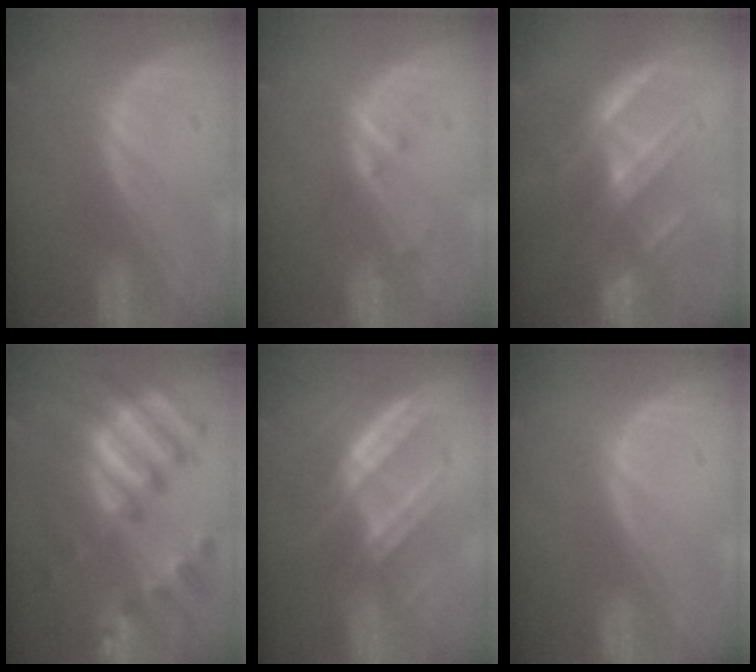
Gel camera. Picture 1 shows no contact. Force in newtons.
{"total": 1.9, "press": 1.9, "slide": 0.3}
{"total": 7.1, "press": 6.5, "slide": 3.0}
{"total": 11.8, "press": 11.8, "slide": 1.2}
{"total": 7.9, "press": 7.0, "slide": 3.6}
{"total": 0.0}